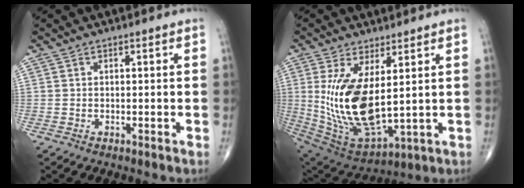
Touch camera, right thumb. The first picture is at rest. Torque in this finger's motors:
{"motor_torque": [-0.36, 1.28, 1.66, 0.20, 0.62]}